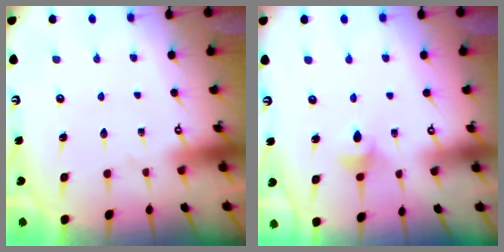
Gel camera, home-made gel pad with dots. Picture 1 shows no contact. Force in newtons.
{"total": 5.0, "press": 4.9, "slide": 1.0}